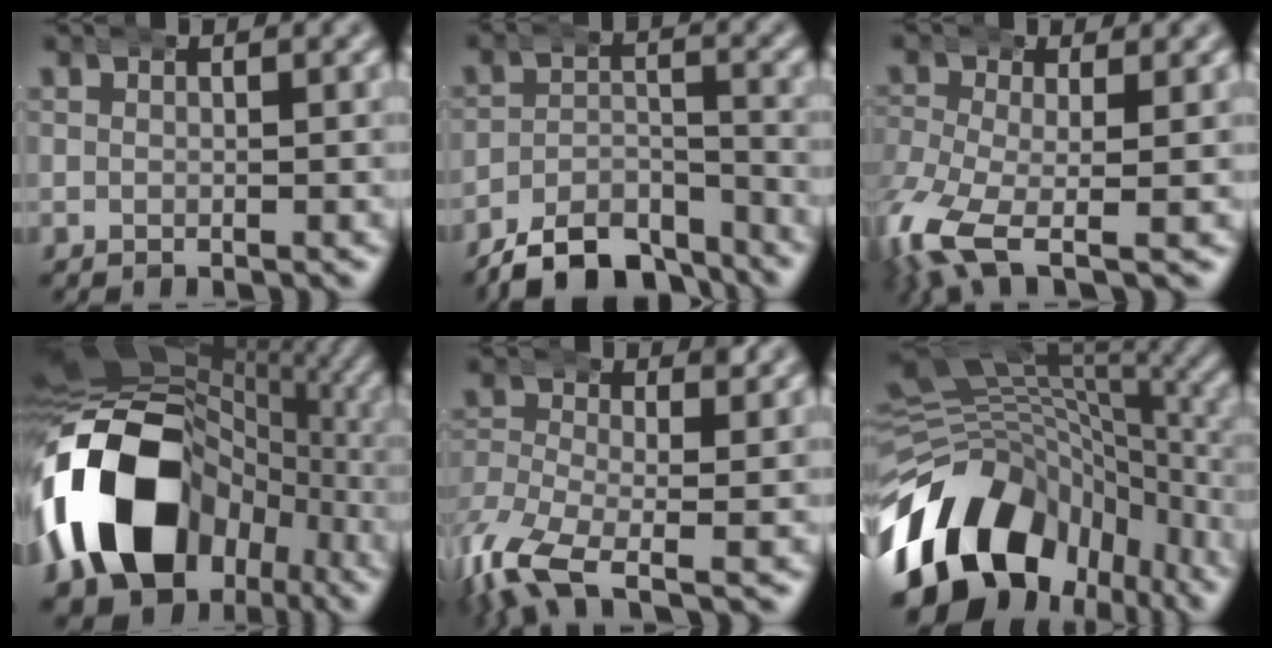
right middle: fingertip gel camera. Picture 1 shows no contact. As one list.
[{"total": 8.1, "force": [-7.1, 2.9, 2.6], "torque": [-0.030, -0.011, -0.119]}, {"total": 6.2, "force": [-2.7, 3.4, 4.5], "torque": [-0.130, -0.047, -0.027]}, {"total": 20.2, "force": [-2.8, 15.0, 13.2], "torque": [-0.237, -0.030, -0.038]}, {"total": 5.7, "force": [-2.9, 2.8, 4.1], "torque": [-0.111, -0.039, -0.033]}, {"total": 17.0, "force": [-5.4, 12.2, 10.5], "torque": [-0.193, -0.024, -0.078]}]